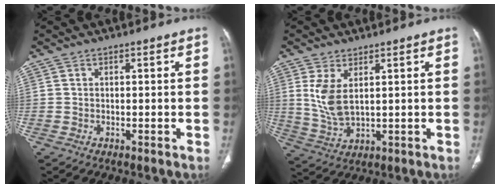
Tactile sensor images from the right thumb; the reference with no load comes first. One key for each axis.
{"total": 7.2, "fx": 2.3, "fy": 3.4, "fz": 5.9, "tx": -0.127, "ty": -0.016, "tz": 0.062}